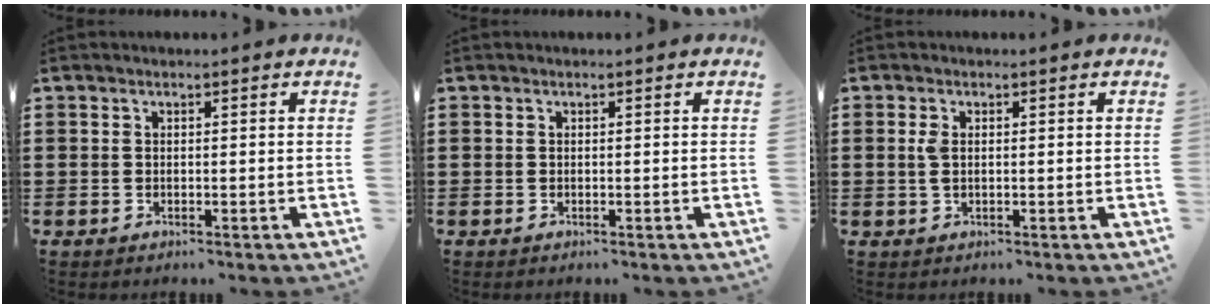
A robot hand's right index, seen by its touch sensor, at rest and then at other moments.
{"total": 0.0}
{"total": 2.1, "force": [0.4, 1.0, 1.8], "torque": [-0.046, 0.003, 0.002]}